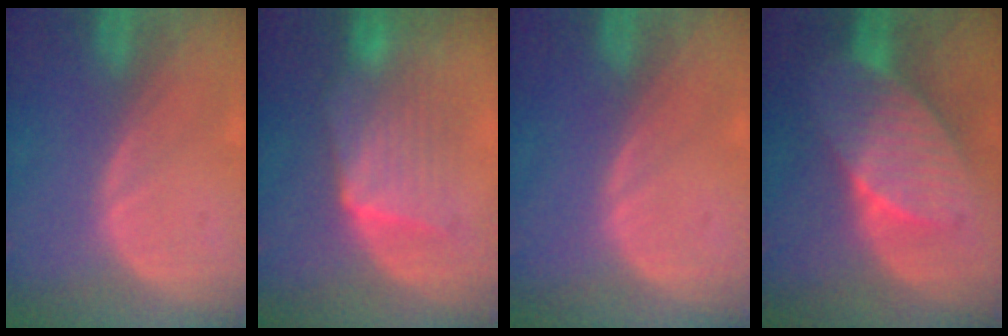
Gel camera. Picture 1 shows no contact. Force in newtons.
{"total": 7.7, "press": 7.7, "slide": 0.4}
{"total": 0.0}
{"total": 7.9, "press": 7.9, "slide": 0.1}